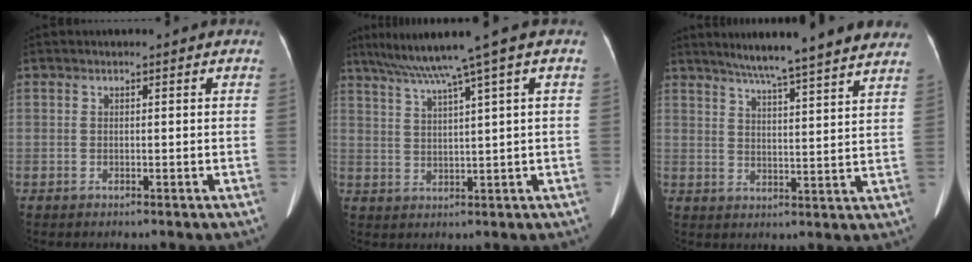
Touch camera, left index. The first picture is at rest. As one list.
[{"total": 8.8, "force": [5.9, -2.1, 6.2], "torque": [-0.100, 0.023, 0.099]}, {"total": 18.1, "force": [15.7, 0.0, 9.1], "torque": [-0.136, 0.000, 0.200]}]